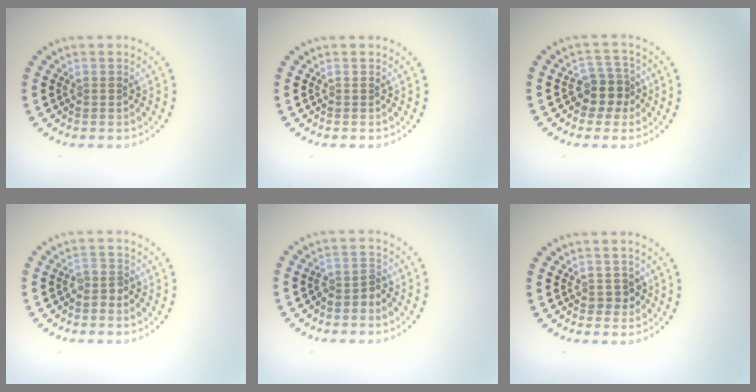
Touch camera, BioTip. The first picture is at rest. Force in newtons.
{"total": 0.0}
{"total": 2.8, "press": 2.5, "slide": 1.4}
{"total": 1.4, "press": 1.1, "slide": 0.8}
{"total": 1.9, "press": 1.5, "slide": 1.1}
{"total": 1.1, "press": 1.0, "slide": 0.4}